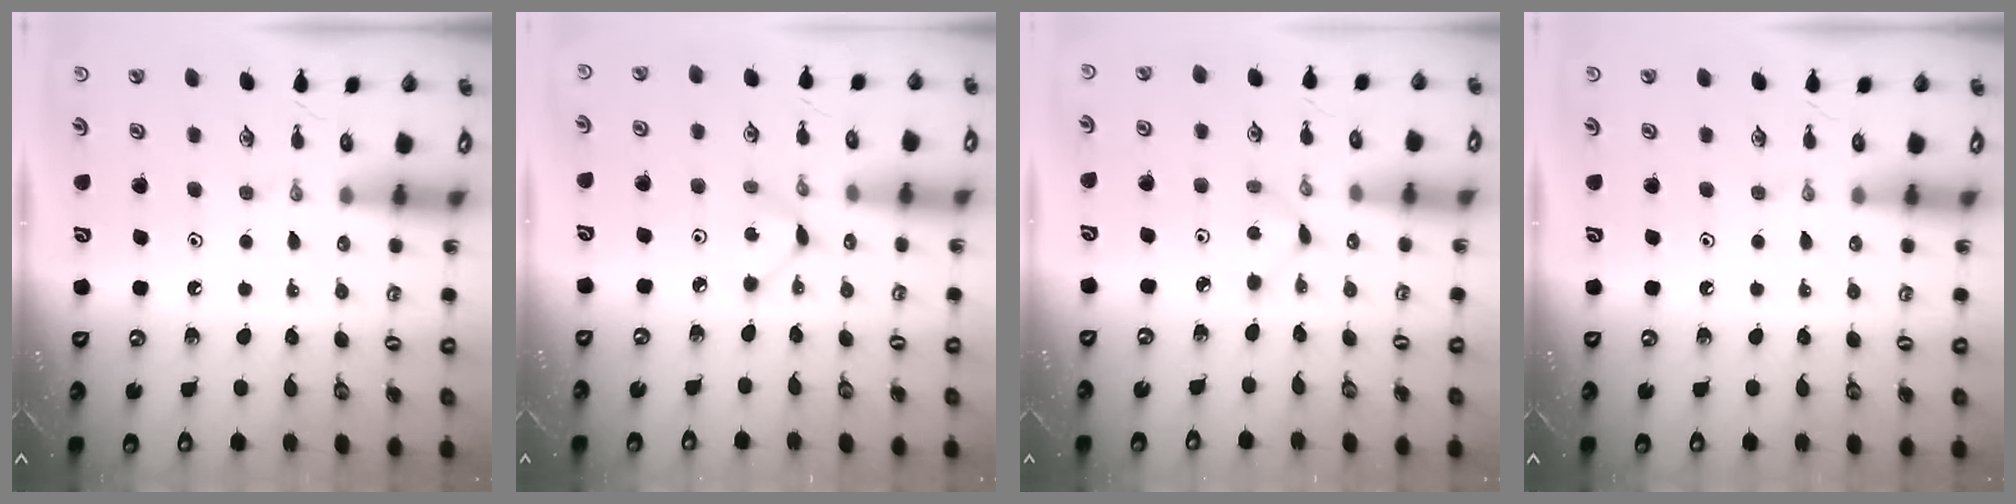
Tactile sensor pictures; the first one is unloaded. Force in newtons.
{"total": 2.9, "press": 2.9, "slide": 0.4}
{"total": 1.3, "press": 1.3, "slide": 0.2}
{"total": 0.0}